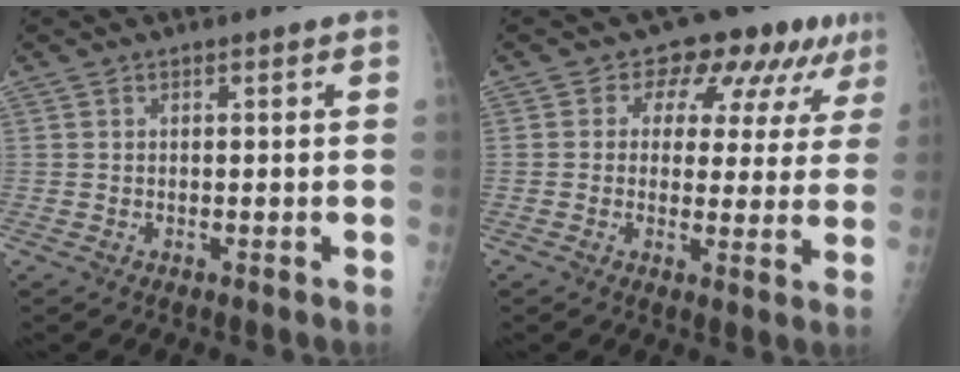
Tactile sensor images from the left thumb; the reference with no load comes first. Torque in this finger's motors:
{"motor_torque": [0.02, 0.29, -0.12, -0.13, 0.01]}